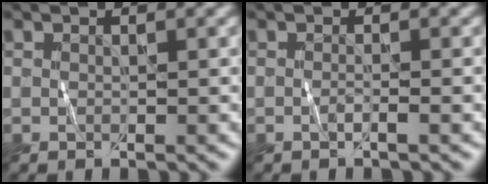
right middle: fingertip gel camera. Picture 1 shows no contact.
{"total": 0.9, "force": [-0.5, 0.1, 0.7], "torque": [-0.008, 0.001, -0.011]}